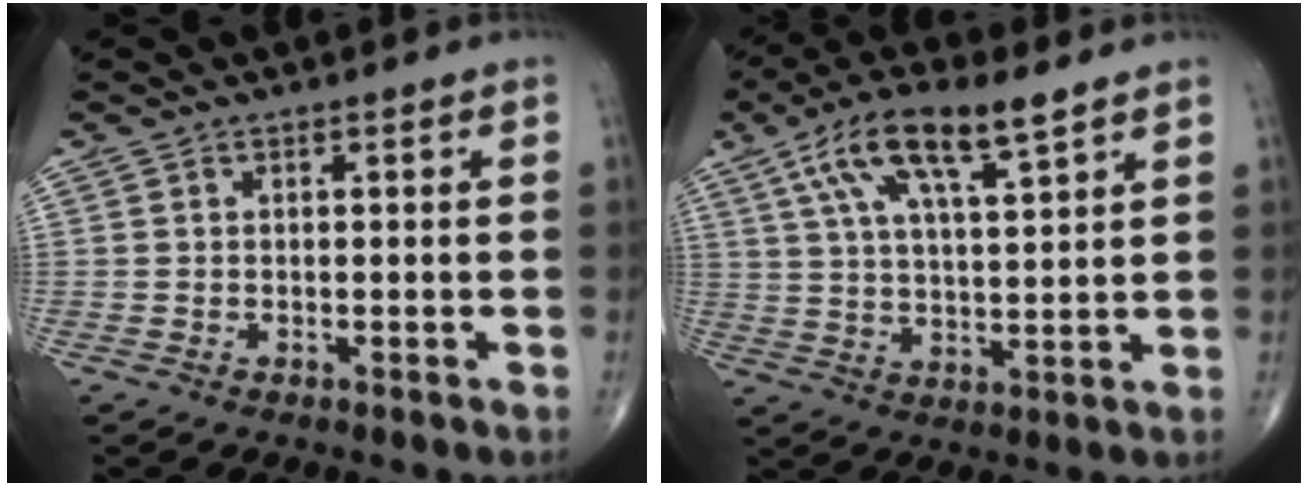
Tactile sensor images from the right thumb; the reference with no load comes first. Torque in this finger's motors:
{"motor_torque": [-1.31, 1.66, 0.26, 0.12, 0.23]}